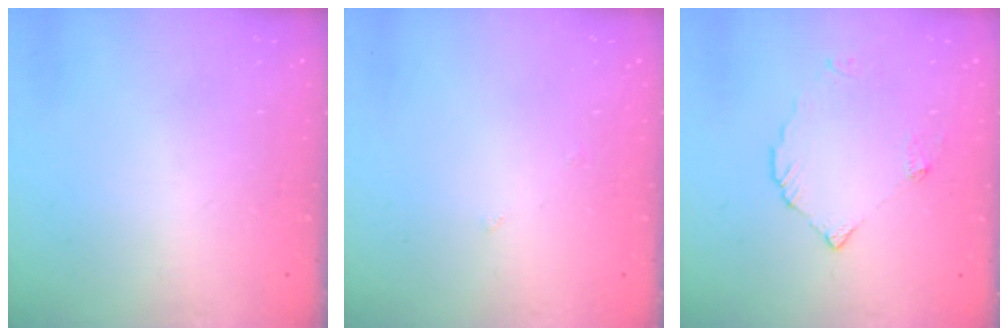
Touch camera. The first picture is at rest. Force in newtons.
{"total": 3.8, "press": 3.8, "slide": 0.4}
{"total": 3.9, "press": 3.9, "slide": 0.0}